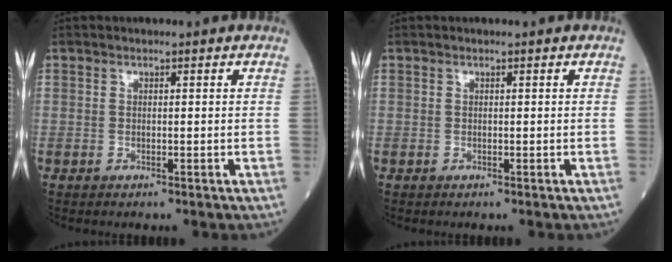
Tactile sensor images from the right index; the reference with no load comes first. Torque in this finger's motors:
{"motor_torque": [0.00, 0.00, 0.01, 0.00]}